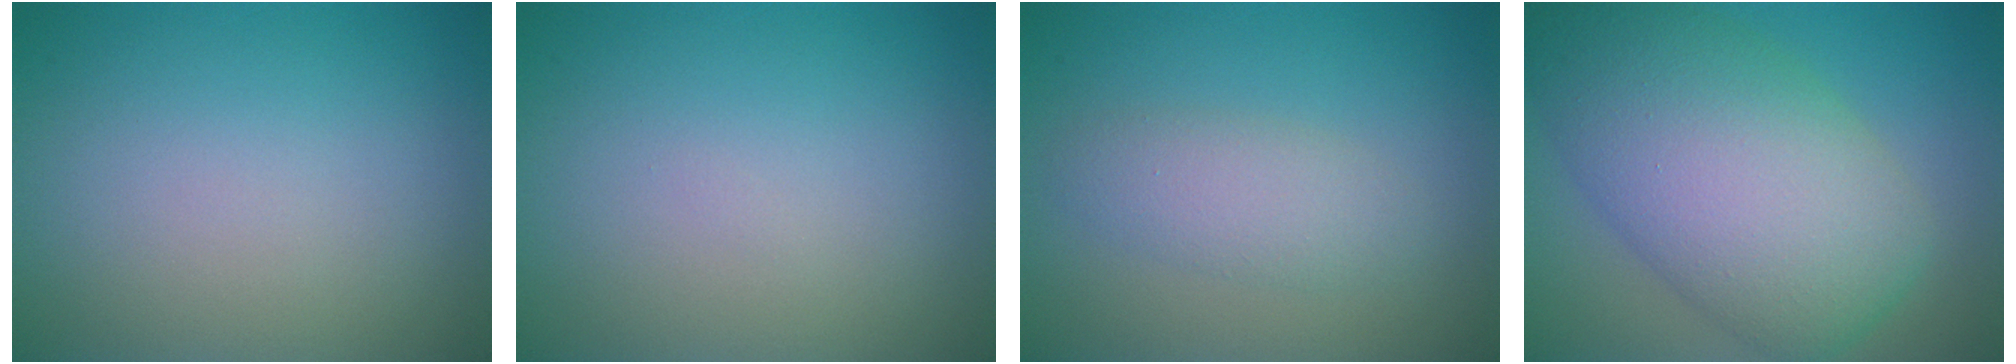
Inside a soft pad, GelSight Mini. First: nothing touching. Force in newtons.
{"total": 0.0}
{"total": 2.6, "press": 2.6, "slide": 0.1}
{"total": 11.5, "press": 11.5, "slide": 0.7}